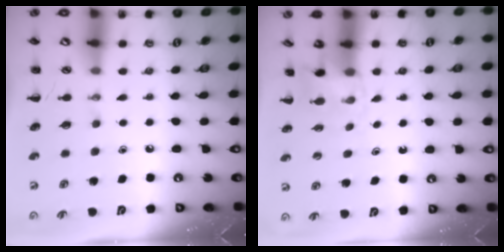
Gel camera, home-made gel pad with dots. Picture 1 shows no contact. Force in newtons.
{"total": 2.9, "press": 2.7, "slide": 1.2}